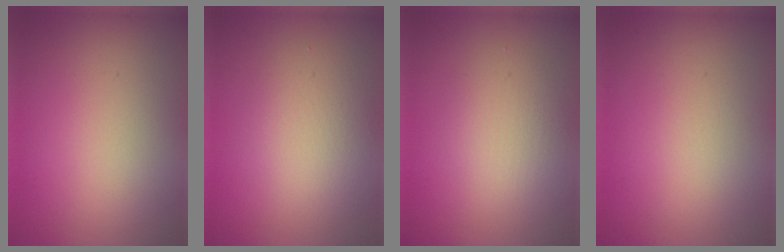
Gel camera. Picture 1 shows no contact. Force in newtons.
{"total": 2.9, "press": 2.9, "slide": 0.3}
{"total": 2.2, "press": 2.2, "slide": 0.2}
{"total": 0.0}